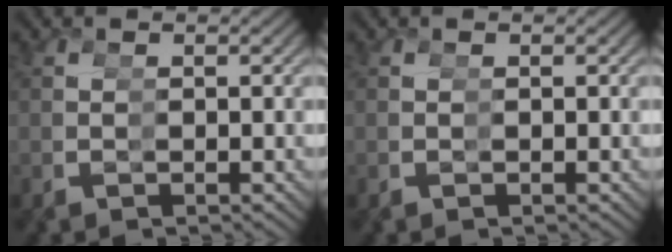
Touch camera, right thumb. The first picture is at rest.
{"total": 0.0}